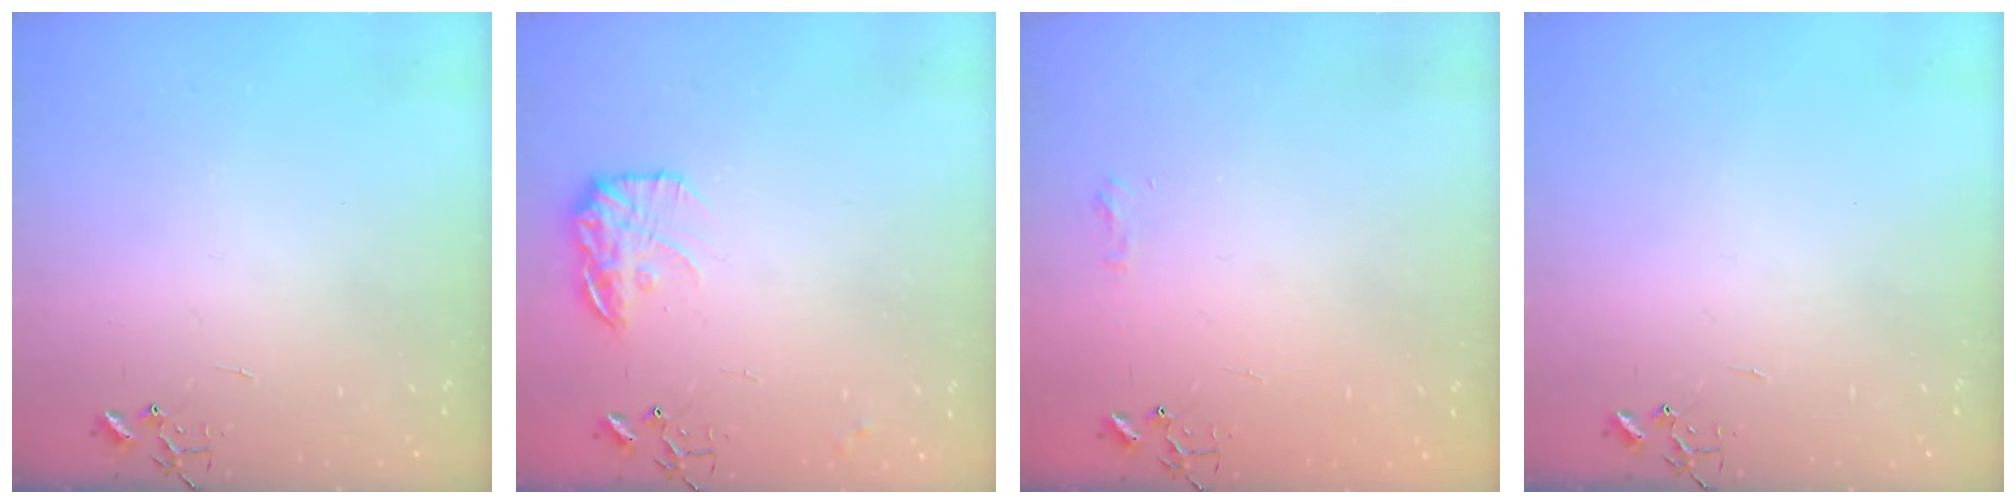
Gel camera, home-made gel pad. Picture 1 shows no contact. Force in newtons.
{"total": 13.3, "press": 13.3, "slide": 0.8}
{"total": 6.0, "press": 6.0, "slide": 0.6}
{"total": 0.0}